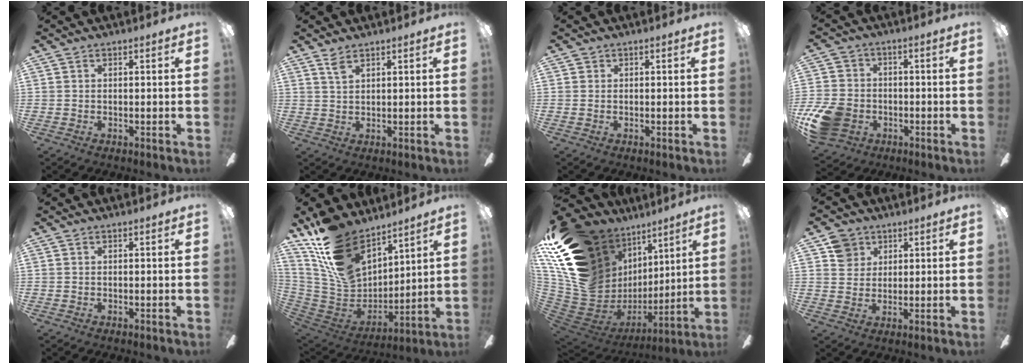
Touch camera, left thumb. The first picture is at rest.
{"total": 2.7, "force": [2.0, 0.9, 1.6], "torque": [-0.036, 0.000, 0.037]}
{"total": 0.0}
{"total": 12.9, "force": [-4.6, 10.0, 6.6], "torque": [-0.139, 0.028, -0.083]}
{"total": 0.0}
{"total": 18.4, "force": [12.7, 10.0, 8.8], "torque": [-0.192, -0.070, 0.244]}
{"total": 23.1, "force": [10.7, 16.5, 12.3], "torque": [-0.252, -0.086, 0.241]}
{"total": 6.1, "force": [3.4, 5.0, 0.7], "torque": [-0.005, -0.007, 0.062]}